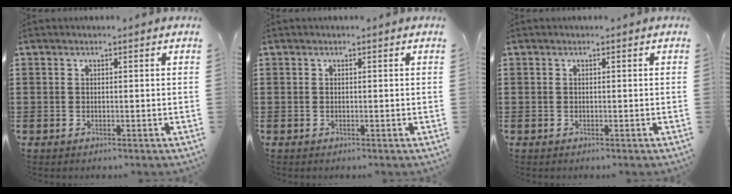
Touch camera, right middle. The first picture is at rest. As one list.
[{"total": 0.0}, {"total": 0.0}]